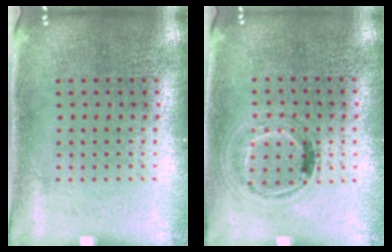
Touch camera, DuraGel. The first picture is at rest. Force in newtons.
{"total": 0.9, "press": 0.9, "slide": 0.3}